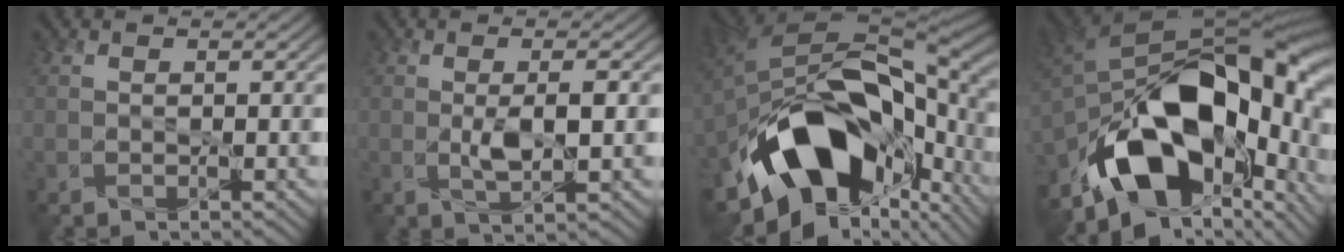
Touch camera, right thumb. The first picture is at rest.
{"total": 3.4, "force": [-0.2, 1.0, 3.3], "torque": [-0.068, -0.002, 0.000]}
{"total": 19.0, "force": [-7.0, 11.4, 13.5], "torque": [-0.270, -0.041, -0.090]}
{"total": 18.7, "force": [-6.1, 11.3, 13.5], "torque": [-0.246, -0.022, -0.088]}